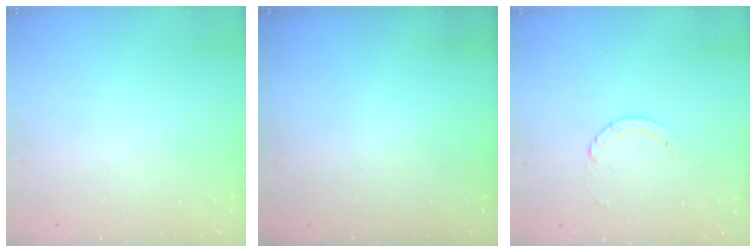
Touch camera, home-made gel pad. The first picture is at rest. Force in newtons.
{"total": 0.0}
{"total": 2.5, "press": 2.4, "slide": 0.2}